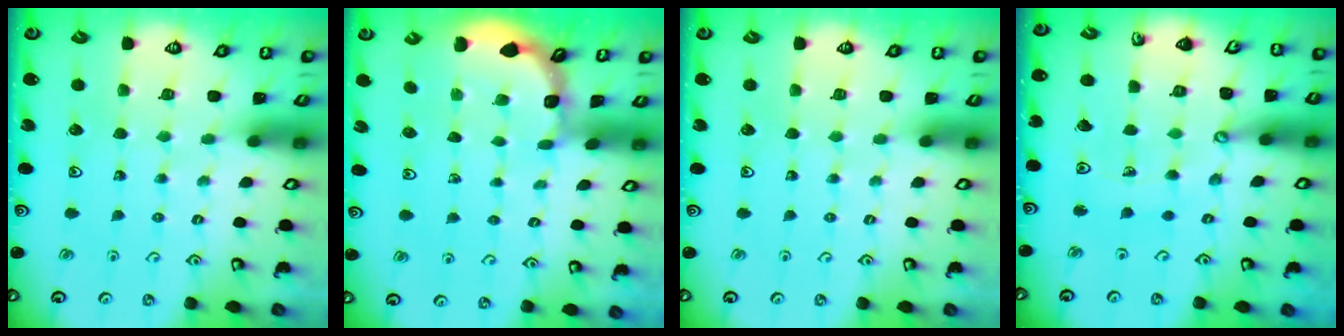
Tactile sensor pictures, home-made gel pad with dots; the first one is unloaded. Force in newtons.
{"total": 1.7, "press": 1.7, "slide": 0.1}
{"total": 0.0}
{"total": 8.1, "press": 8.1, "slide": 0.5}